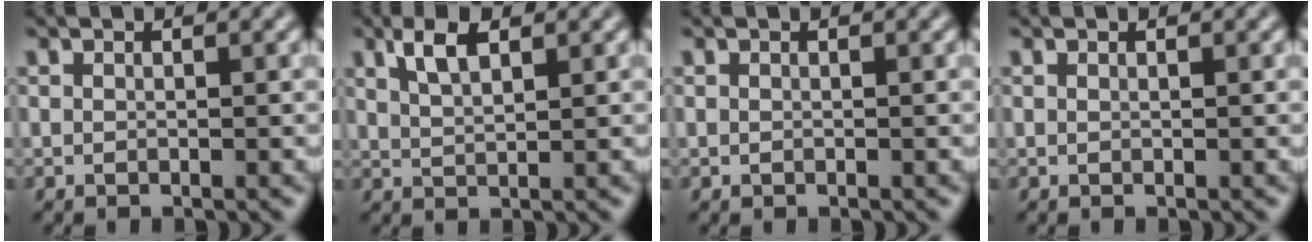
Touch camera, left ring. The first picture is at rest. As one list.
[{"total": 2.9, "force": [1.8, 1.0, 2.1], "torque": [-0.043, 0.002, 0.034]}, {"total": 0.0}, {"total": 0.0}]